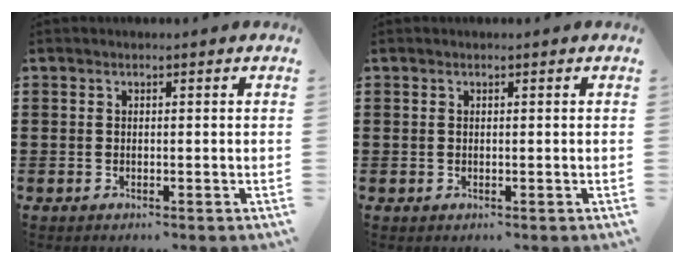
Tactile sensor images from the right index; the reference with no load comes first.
{"total": 0.0}